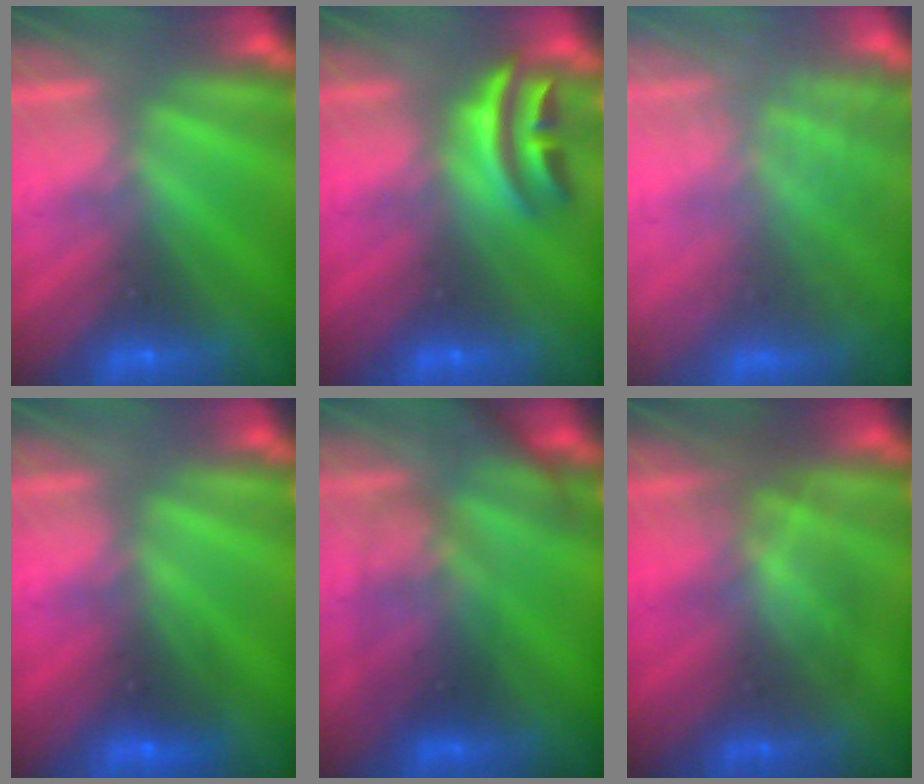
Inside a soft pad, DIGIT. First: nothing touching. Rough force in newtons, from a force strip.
{"total": 2.9}
{"total": 7.5}
{"total": 2.8}
{"total": 2.9}
{"total": 2.8}